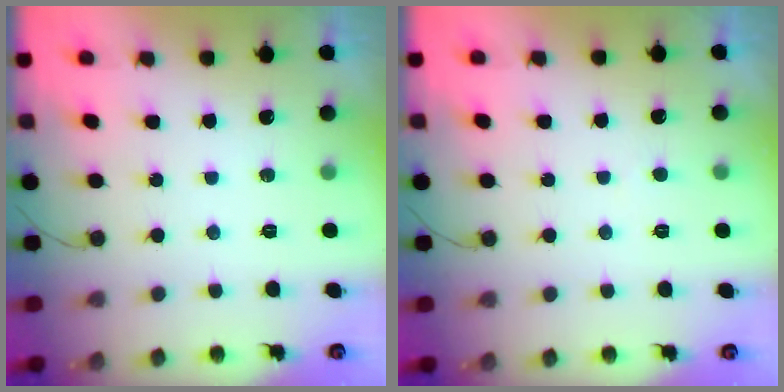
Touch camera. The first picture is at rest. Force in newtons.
{"total": 1.4, "press": 1.4, "slide": 0.2}